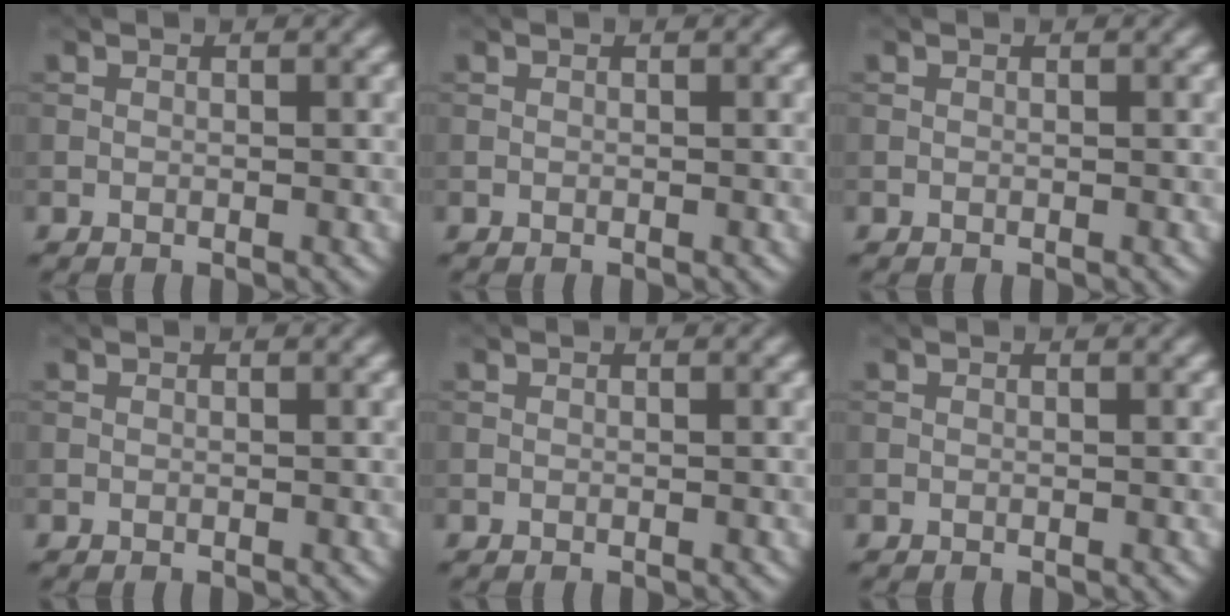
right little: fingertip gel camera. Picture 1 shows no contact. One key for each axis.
{"total": 0.0}
{"total": 0.0}
{"total": 0.0}
{"total": 0.0}
{"total": 0.0}